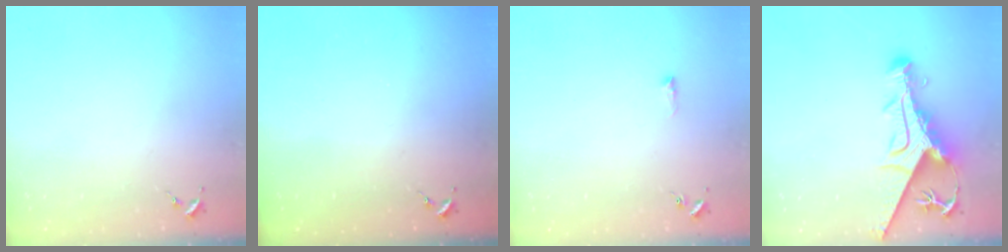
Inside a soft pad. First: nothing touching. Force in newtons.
{"total": 0.0}
{"total": 5.6, "press": 5.6, "slide": 0.9}
{"total": 13.5, "press": 13.4, "slide": 1.5}